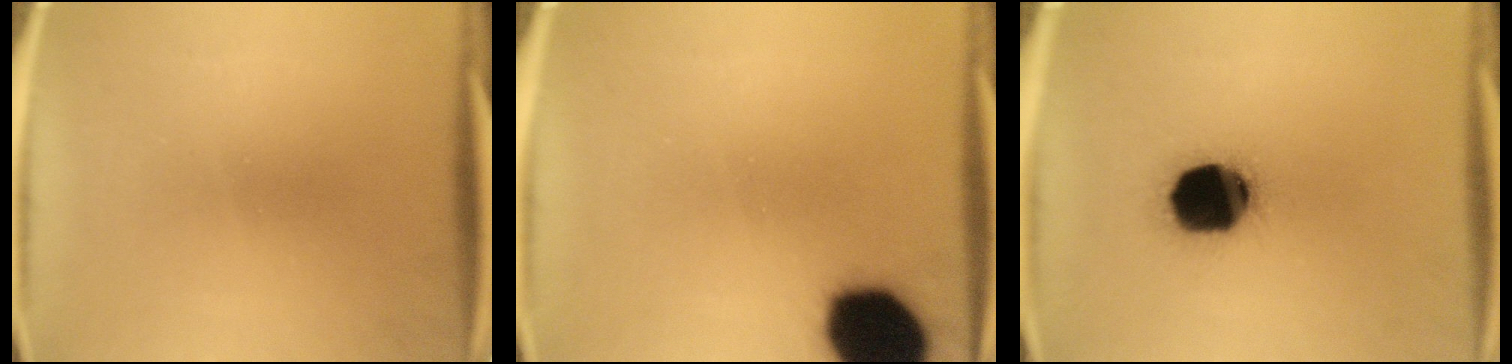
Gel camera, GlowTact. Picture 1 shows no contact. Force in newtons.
{"total": 18.7}
{"total": 19.1}